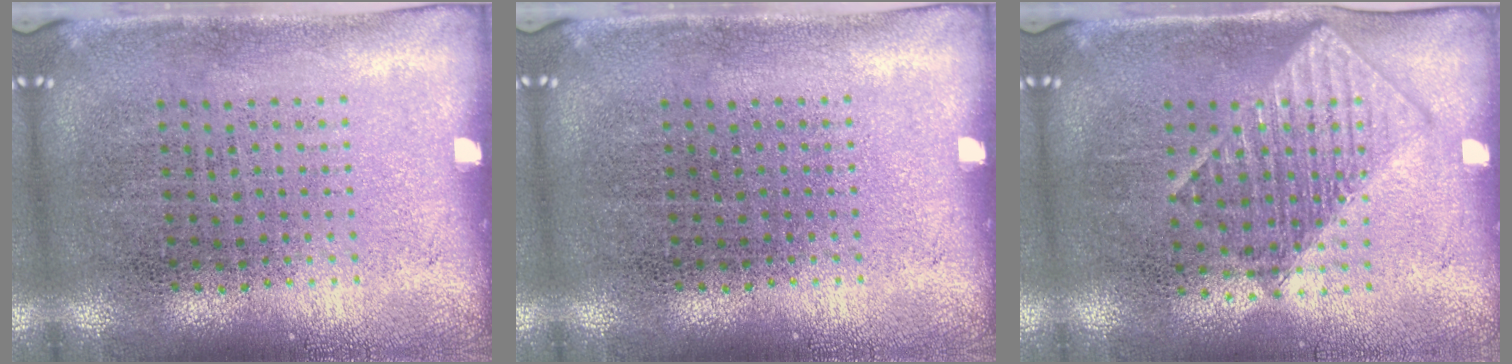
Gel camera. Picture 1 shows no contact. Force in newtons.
{"total": 0.0}
{"total": 1.4, "press": 1.3, "slide": 0.5}